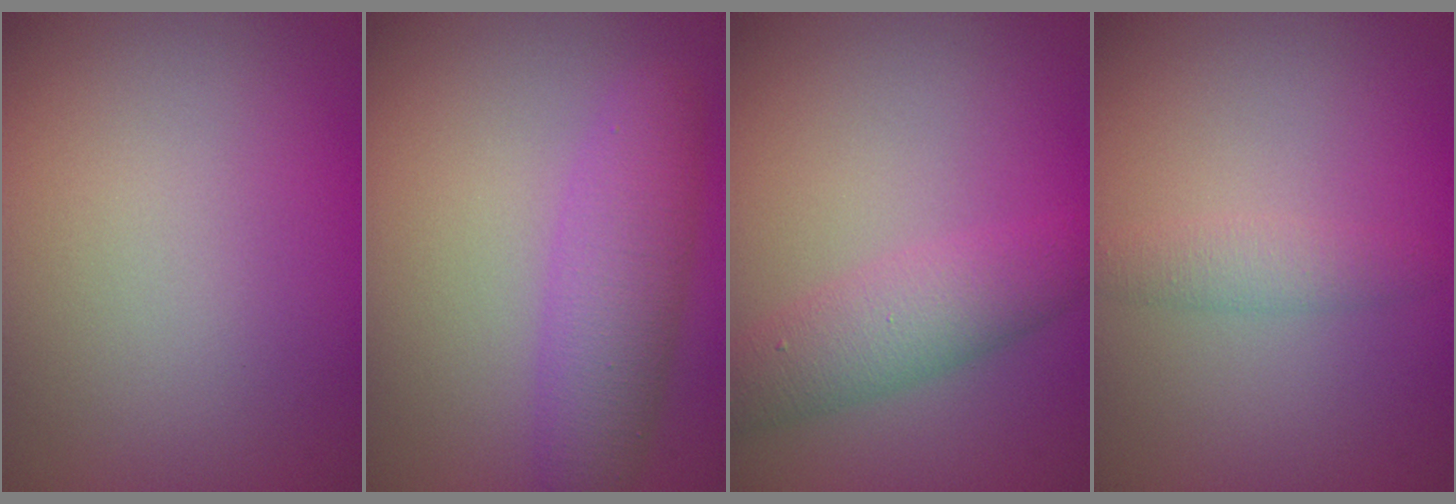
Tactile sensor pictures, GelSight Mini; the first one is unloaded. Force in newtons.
{"total": 4.2, "press": 4.2, "slide": 0.2}
{"total": 3.8, "press": 3.8, "slide": 0.1}
{"total": 1.8, "press": 1.8, "slide": 0.1}